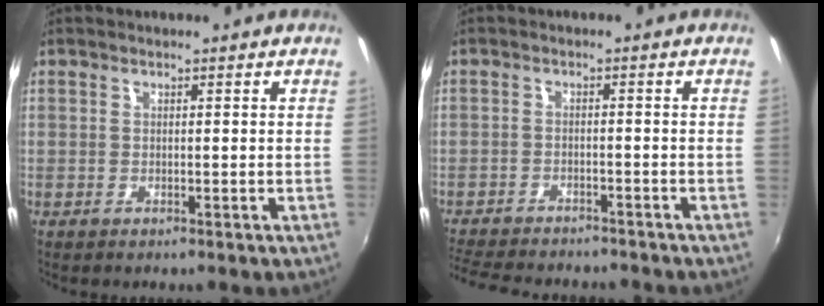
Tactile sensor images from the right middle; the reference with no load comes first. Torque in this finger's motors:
{"motor_torque": [1.12, -1.02, 0.10, 0.05]}